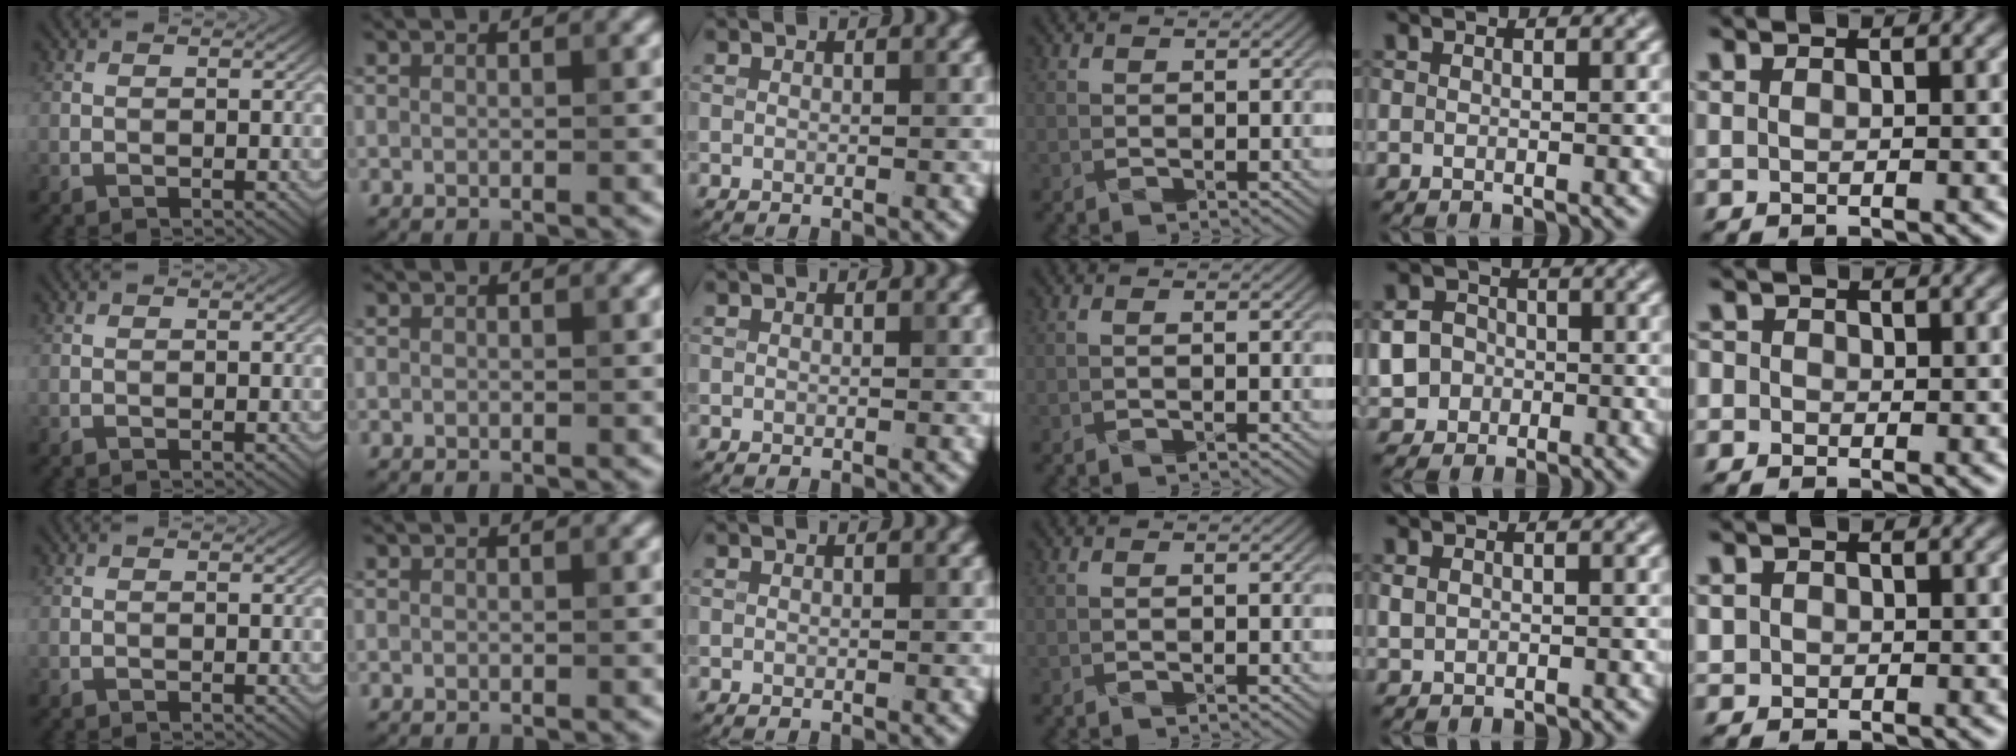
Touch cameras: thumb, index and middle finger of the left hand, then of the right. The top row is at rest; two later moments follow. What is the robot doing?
{"motion": "fold", "object": "paper towel"}